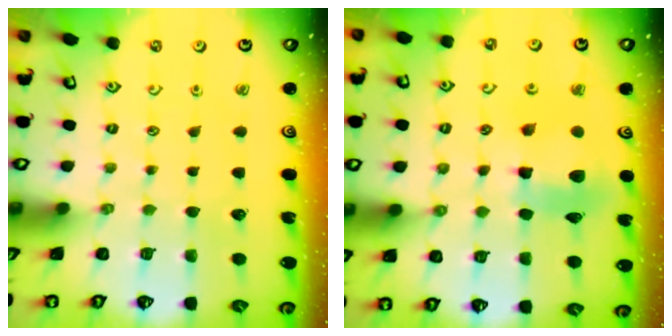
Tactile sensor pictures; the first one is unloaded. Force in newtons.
{"total": 12.0, "press": 11.9, "slide": 1.7}